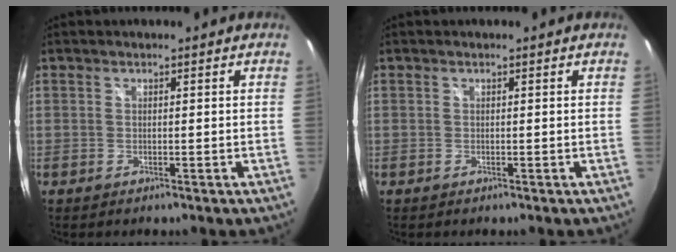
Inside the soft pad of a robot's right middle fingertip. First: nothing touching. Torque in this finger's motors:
{"motor_torque": [0.12, -0.22, 0.00, 0.01]}